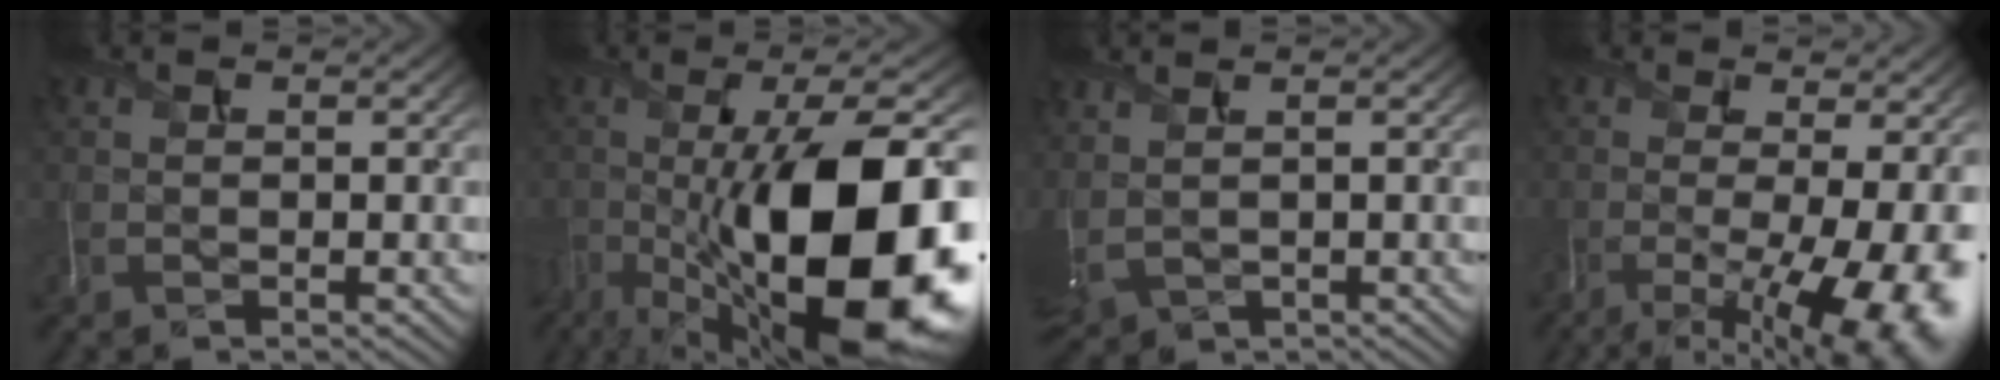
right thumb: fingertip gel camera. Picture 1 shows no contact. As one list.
[{"total": 19.9, "force": [-5.7, 7.2, 17.6], "torque": [-0.293, -0.015, -0.088]}, {"total": 3.6, "force": [1.9, 1.9, 2.5], "torque": [-0.071, 0.011, 0.037]}, {"total": 14.8, "force": [-4.8, 5.4, 12.9], "torque": [-0.163, -0.040, -0.048]}]